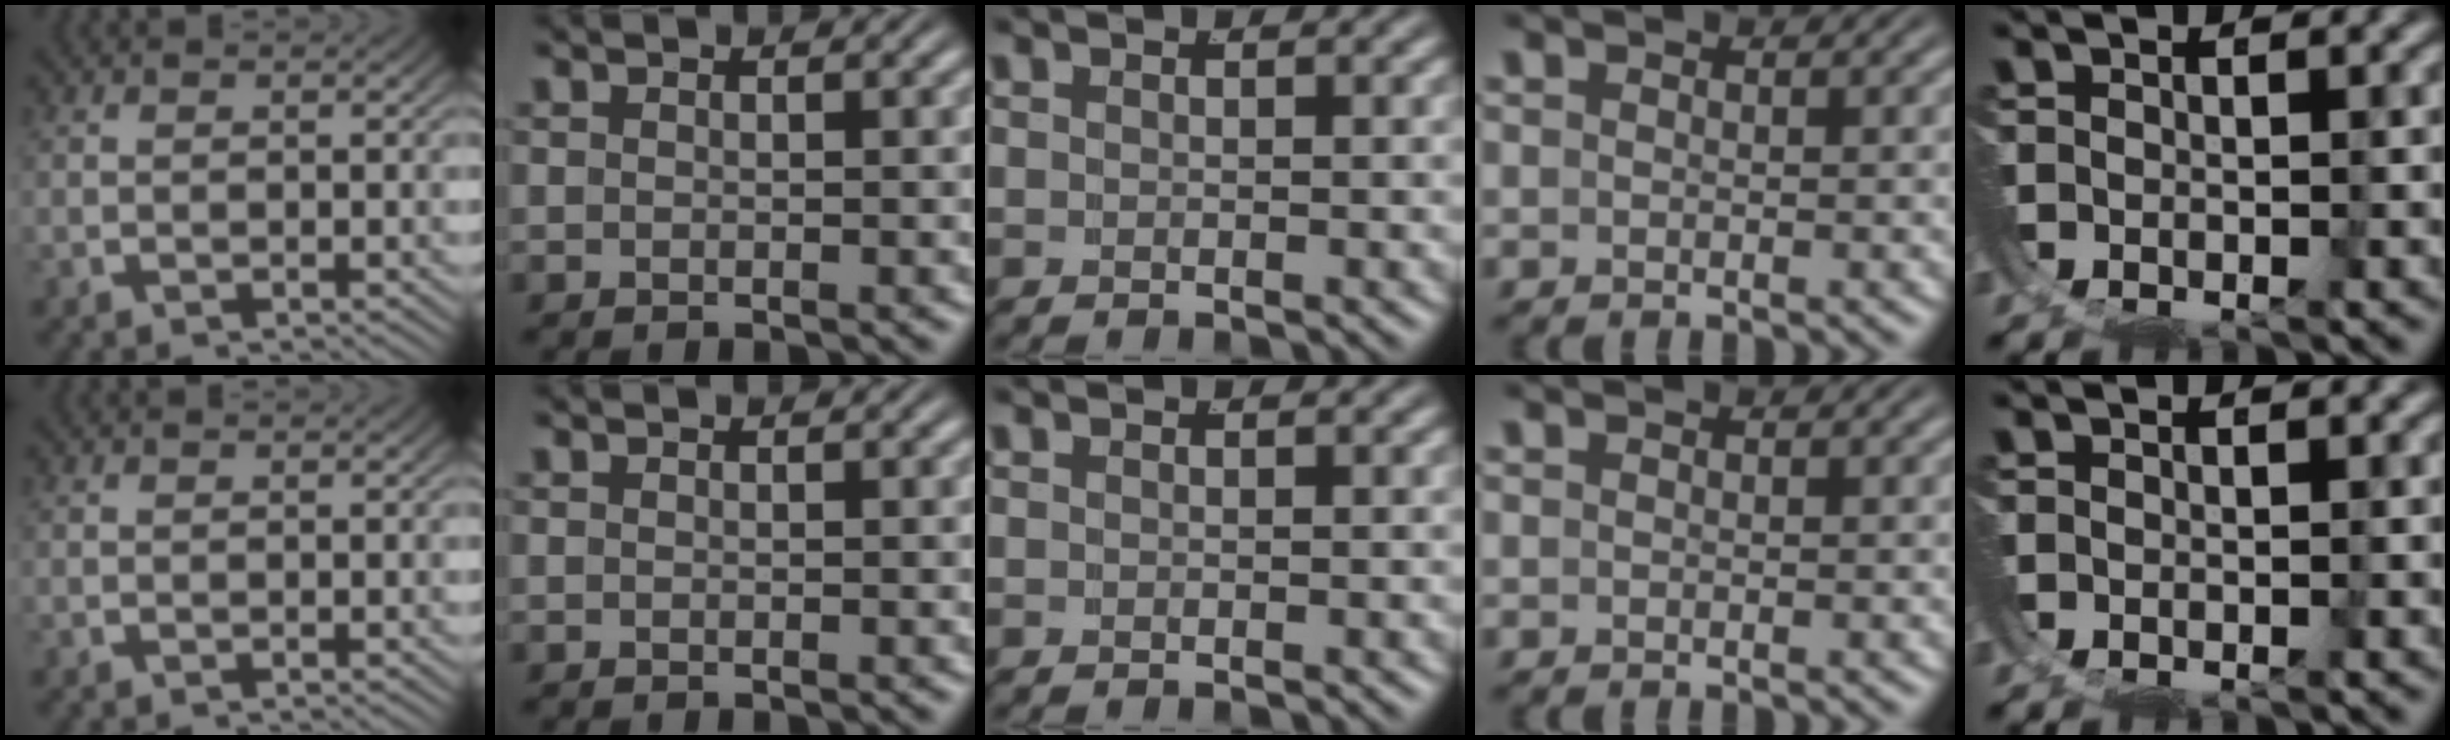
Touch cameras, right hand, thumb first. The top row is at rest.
{}